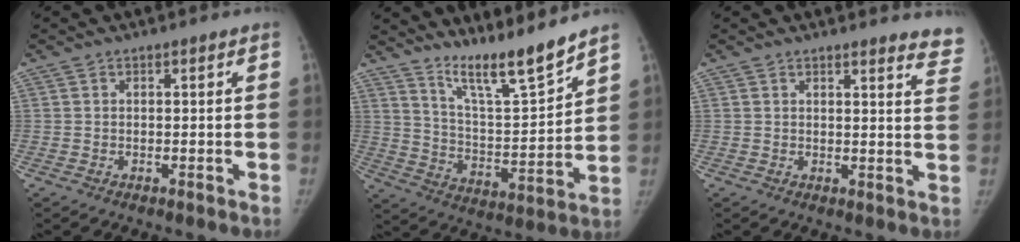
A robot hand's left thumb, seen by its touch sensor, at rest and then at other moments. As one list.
[{"total": 12.1, "force": [10.5, 0.5, 6.0], "torque": [-0.090, -0.084, 0.191]}, {"total": 8.4, "force": [8.1, 1.8, 1.4], "torque": [0.028, -0.060, 0.055]}]